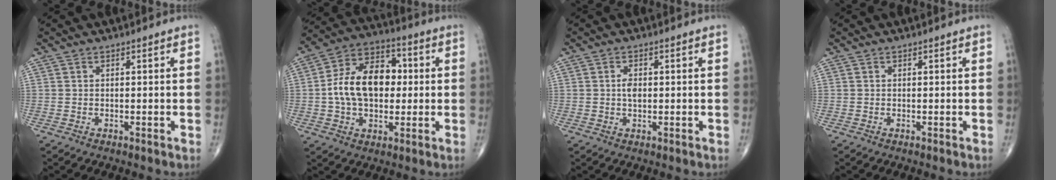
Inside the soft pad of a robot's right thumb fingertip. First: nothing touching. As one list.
[{"total": 15.5, "force": [0.5, 10.2, 11.6], "torque": [-0.174, 0.029, 0.001]}, {"total": 2.2, "force": [0.1, 1.3, 1.8], "torque": [-0.031, 0.000, 0.001]}, {"total": 0.0}]